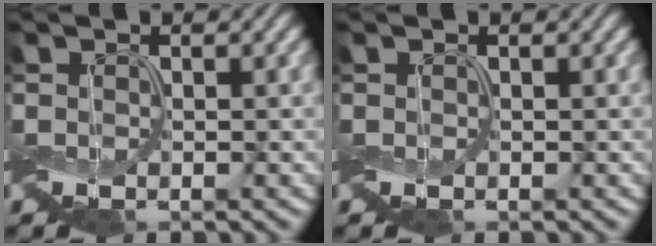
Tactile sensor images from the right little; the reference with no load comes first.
{"total": 0.0}